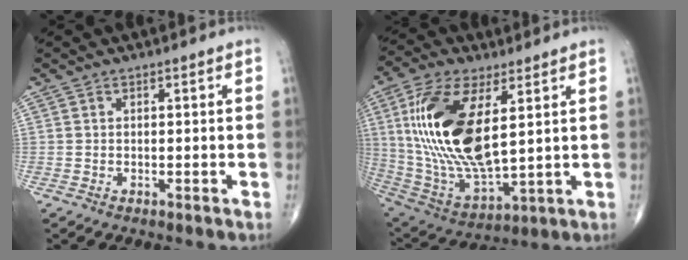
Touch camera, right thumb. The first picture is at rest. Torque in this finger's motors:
{"motor_torque": [1.85, 3.16, 2.22, 0.55, 0.78]}